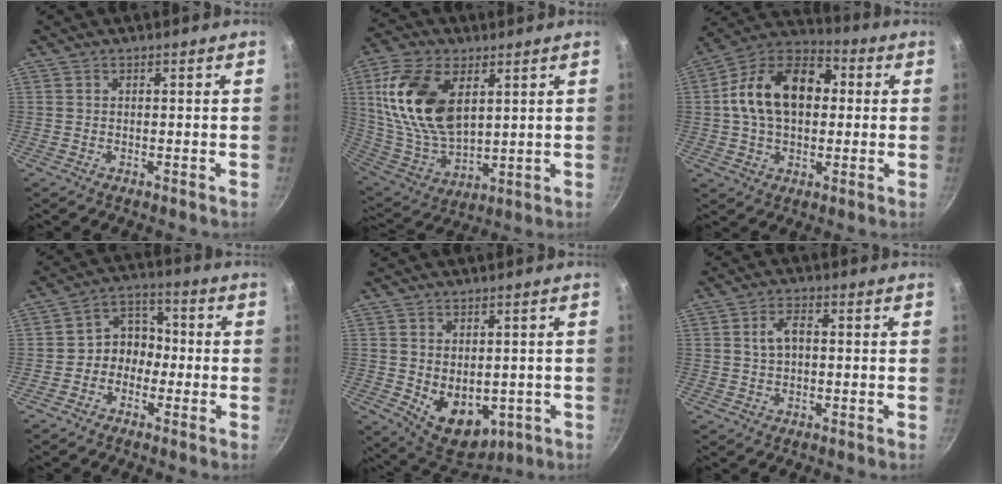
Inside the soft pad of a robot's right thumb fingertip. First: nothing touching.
{"total": 19.8, "force": [5.9, 11.4, 15.1], "torque": [-0.282, -0.022, 0.125]}
{"total": 17.5, "force": [1.8, 11.5, 13.1], "torque": [-0.191, 0.033, 0.011]}
{"total": 6.9, "force": [-1.7, 5.7, 3.4], "torque": [-0.006, 0.035, -0.042]}
{"total": 10.7, "force": [-1.4, 7.4, 7.7], "torque": [-0.087, -0.015, 0.005]}
{"total": 4.4, "force": [0.4, 2.6, 3.5], "torque": [-0.062, 0.015, 0.005]}